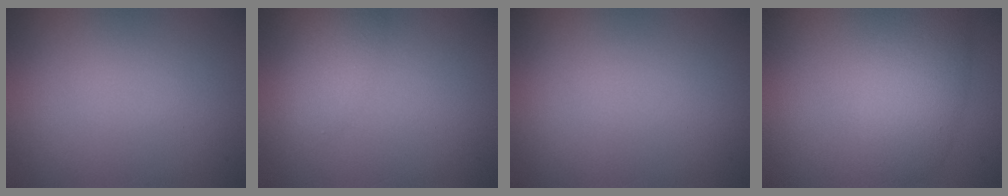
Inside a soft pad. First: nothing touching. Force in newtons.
{"total": 2.1, "press": 2.1, "slide": 0.1}
{"total": 0.0}
{"total": 4.5, "press": 4.5, "slide": 0.2}